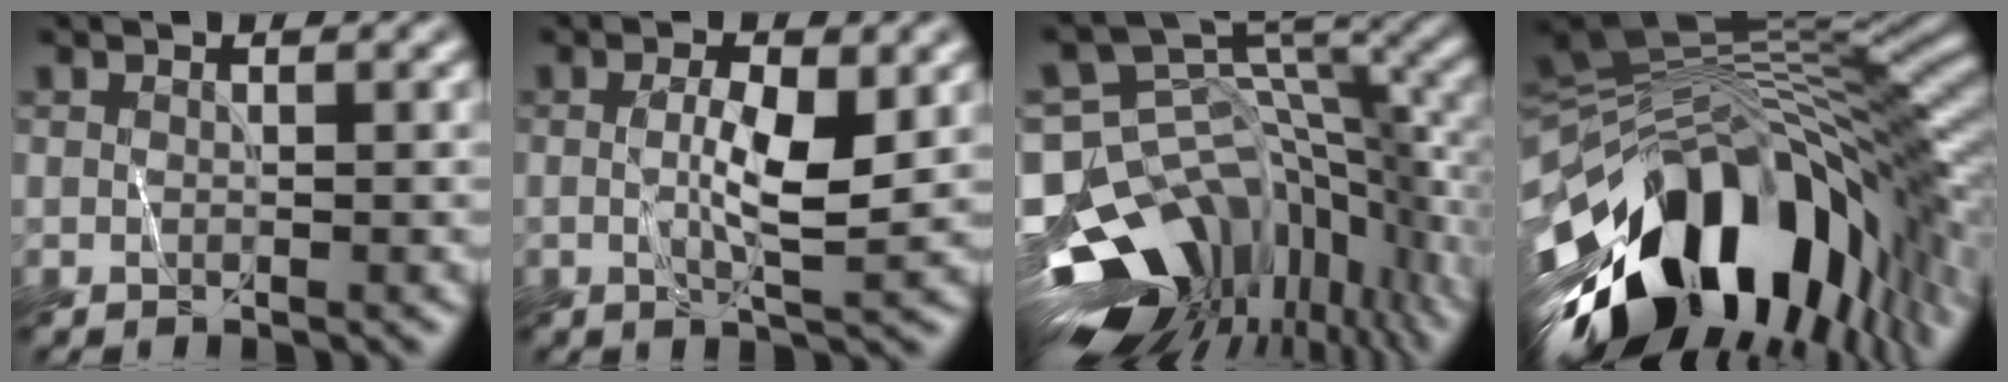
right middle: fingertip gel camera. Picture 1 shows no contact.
{"total": 4.0, "force": [0.3, 0.7, 3.9], "torque": [-0.074, 0.002, 0.005]}
{"total": 13.5, "force": [-5.8, 8.4, 8.9], "torque": [-0.176, 0.006, -0.086]}
{"total": 15.7, "force": [-5.5, 8.1, 12.3], "torque": [-0.198, 0.023, -0.096]}